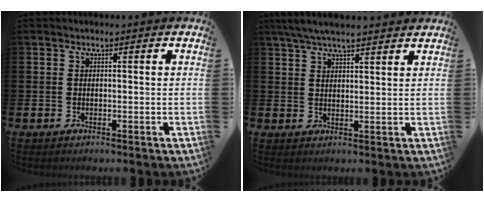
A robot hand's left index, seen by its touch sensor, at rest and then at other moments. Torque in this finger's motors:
{"motor_torque": [1.08, -1.06, 0.59, 0.10]}